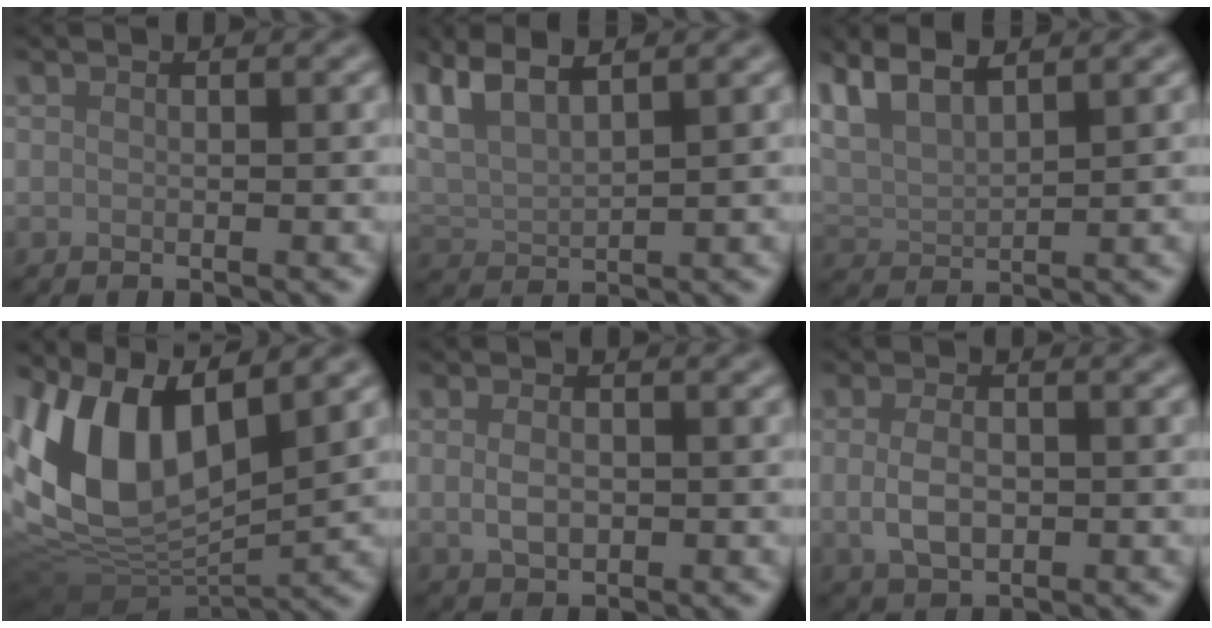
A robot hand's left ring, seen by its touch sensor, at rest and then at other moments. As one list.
[{"total": 4.2, "force": [3.2, 1.2, 2.5], "torque": [-0.062, 0.016, 0.059]}, {"total": 4.6, "force": [3.6, 1.3, 2.5], "torque": [-0.064, 0.014, 0.065]}, {"total": 11.1, "force": [3.3, 5.5, 9.0], "torque": [-0.189, 0.000, 0.058]}, {"total": 2.0, "force": [0.0, 1.3, 1.6], "torque": [-0.033, -0.001, 0.001]}, {"total": 2.9, "force": [-0.2, 1.7, 2.3], "torque": [-0.049, -0.004, -0.003]}]